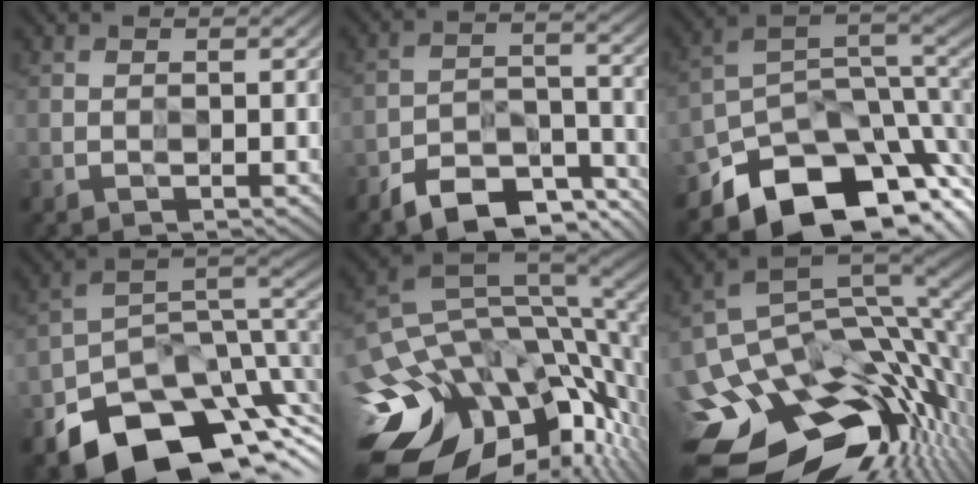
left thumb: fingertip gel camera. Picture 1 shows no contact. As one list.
[{"total": 7.9, "force": [-7.0, 2.9, 2.3], "torque": [-0.027, -0.003, -0.128]}, {"total": 12.9, "force": [-7.4, 8.2, 6.7], "torque": [-0.115, -0.024, -0.114]}, {"total": 14.3, "force": [-7.9, 9.7, 7.1], "torque": [-0.114, -0.040, -0.112]}, {"total": 16.9, "force": [-4.8, 10.7, 12.2], "torque": [-0.249, -0.033, -0.057]}, {"total": 16.4, "force": [-6.5, 10.1, 11.3], "torque": [-0.227, -0.030, -0.090]}]